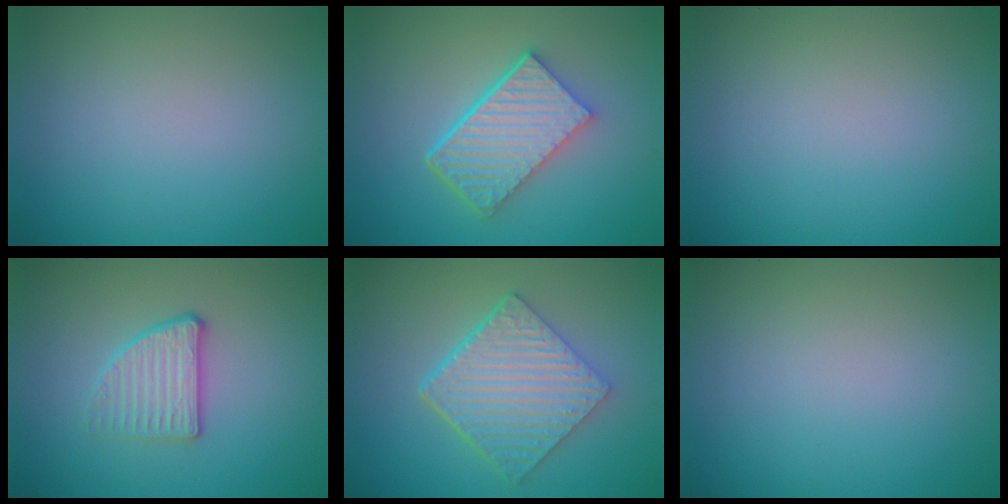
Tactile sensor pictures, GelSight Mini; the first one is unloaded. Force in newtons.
{"total": 6.1, "press": 4.4, "slide": 4.1}
{"total": 0.0}
{"total": 2.8, "press": 2.5, "slide": 1.2}
{"total": 6.4, "press": 4.5, "slide": 4.7}
{"total": 0.0}